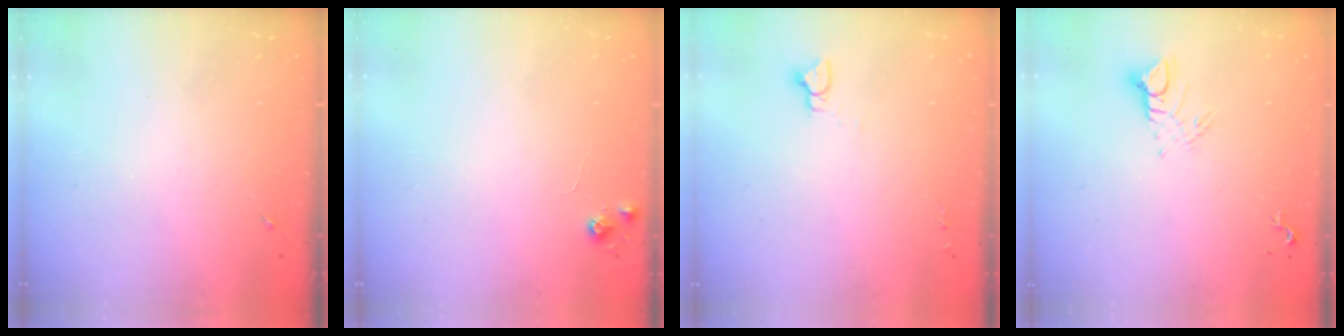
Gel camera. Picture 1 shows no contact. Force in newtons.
{"total": 5.3, "press": 5.2, "slide": 0.7}
{"total": 3.0, "press": 3.0, "slide": 0.2}
{"total": 6.0, "press": 6.0, "slide": 0.2}